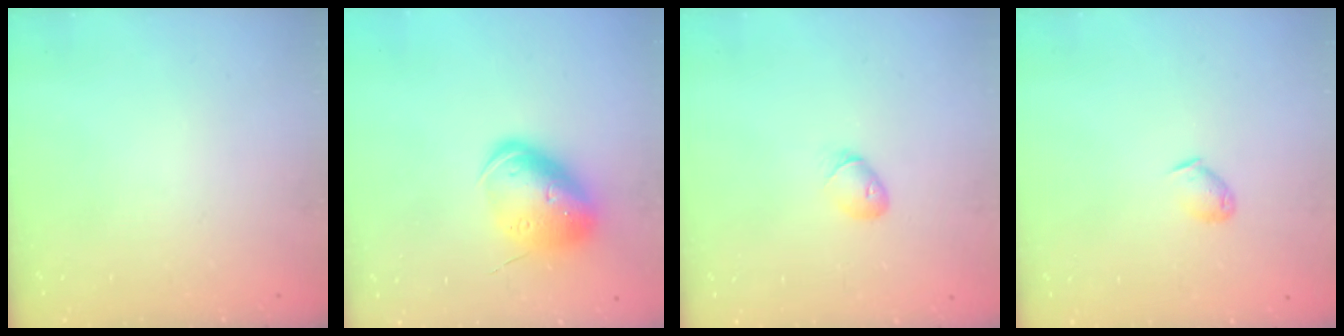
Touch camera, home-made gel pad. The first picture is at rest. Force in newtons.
{"total": 14.1, "press": 13.9, "slide": 2.4}
{"total": 4.5, "press": 4.4, "slide": 1.1}
{"total": 3.5, "press": 3.4, "slide": 0.6}